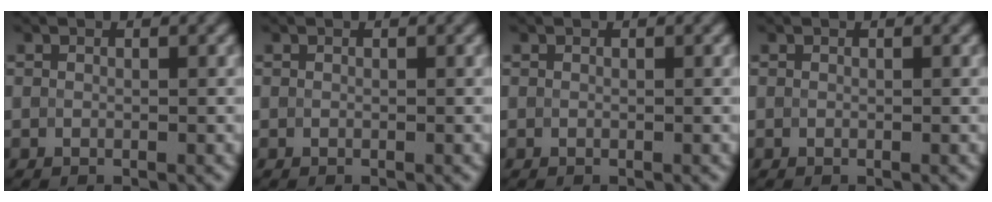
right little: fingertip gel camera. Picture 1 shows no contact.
{"total": 0.0}
{"total": 0.0}
{"total": 0.0}